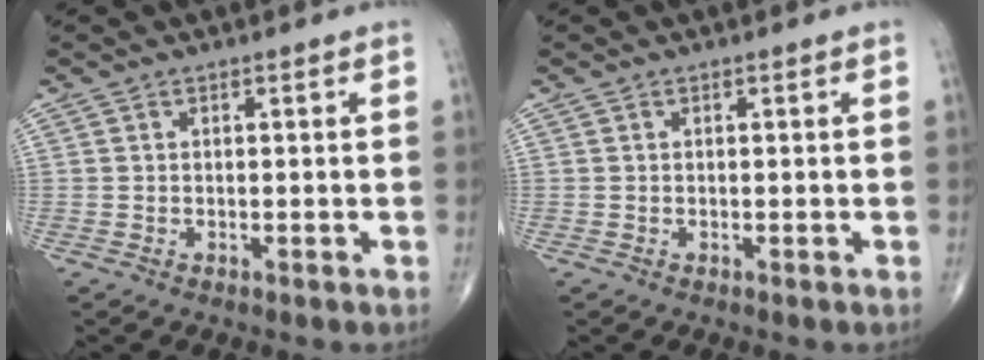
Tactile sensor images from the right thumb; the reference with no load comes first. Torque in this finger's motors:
{"motor_torque": [-0.15, 0.14, -0.06, 0.05, 0.02]}